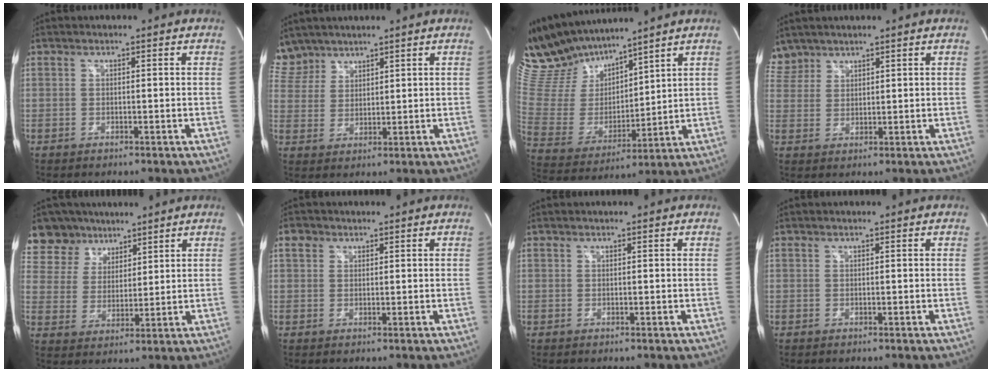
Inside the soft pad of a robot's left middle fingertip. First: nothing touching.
{"total": 6.0, "force": [5.3, 2.8, -0.3], "torque": [0.005, 0.008, 0.115]}
{"total": 14.3, "force": [13.1, 3.9, 4.4], "torque": [-0.106, 0.006, 0.271]}
{"total": 3.8, "force": [3.4, 1.8, -0.4], "torque": [0.011, 0.008, 0.072]}
{"total": 10.4, "force": [7.9, 6.8, 0.7], "torque": [-0.017, 0.024, 0.154]}
{"total": 1.9, "force": [1.1, 1.5, 0.4], "torque": [-0.007, 0.011, 0.018]}
{"total": 0.0}
{"total": 0.0}